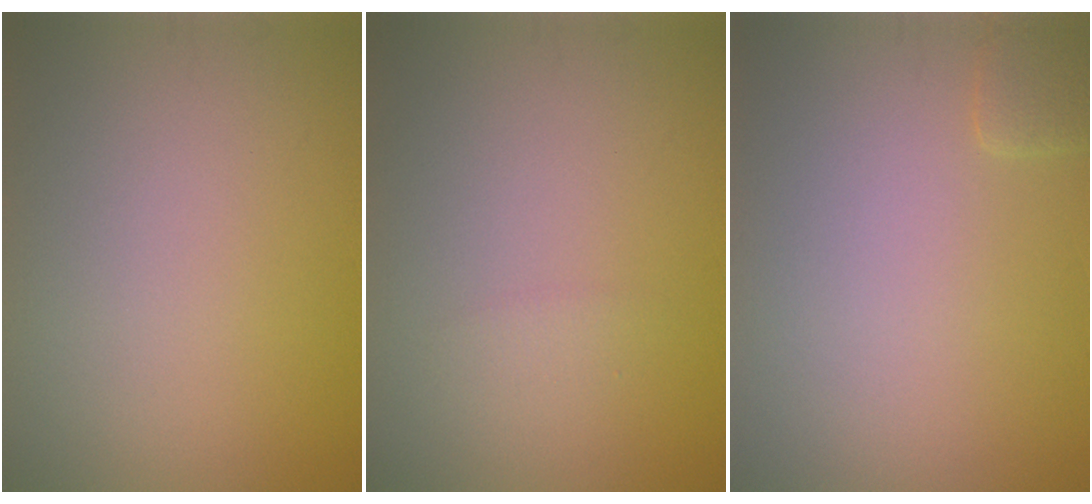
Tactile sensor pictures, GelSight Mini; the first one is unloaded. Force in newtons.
{"total": 0.8, "press": 0.8, "slide": 0.1}
{"total": 1.1, "press": 1.1, "slide": 0.2}